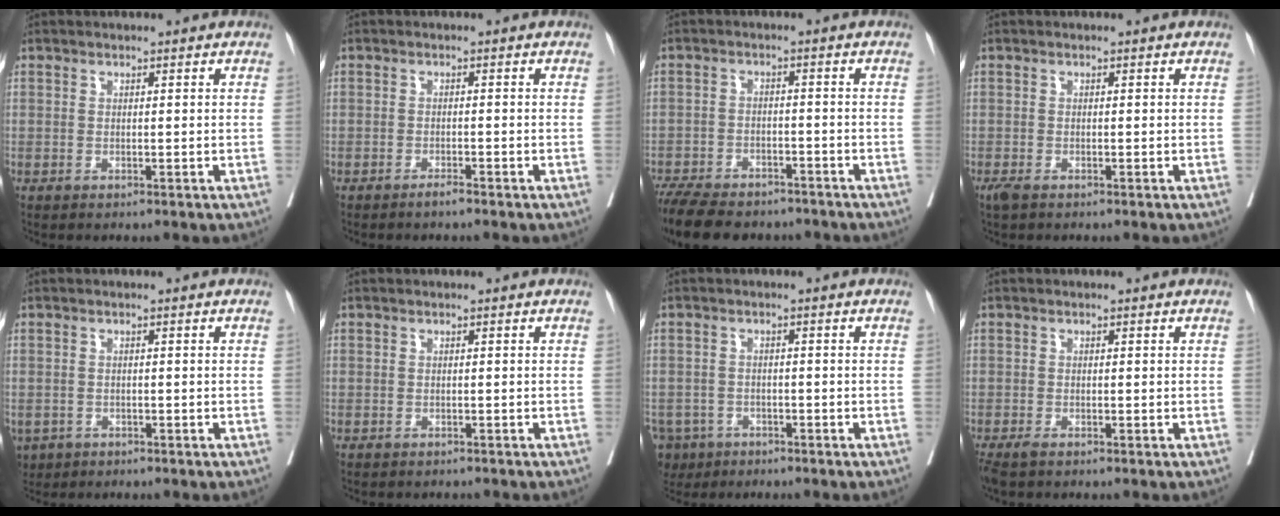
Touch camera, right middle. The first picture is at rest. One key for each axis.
{"total": 1.3, "fx": -1.1, "fy": 0.0, "fz": 0.6, "tx": -0.012, "ty": 0.000, "tz": -0.019}
{"total": 14.6, "fx": -12.3, "fy": 5.1, "fz": 6.1, "tx": -0.137, "ty": -0.009, "tz": -0.179}
{"total": 1.6, "fx": -1.1, "fy": 0.5, "fz": 1.0, "tx": -0.023, "ty": -0.006, "tz": -0.019}
{"total": 4.2, "fx": -2.5, "fy": 3.1, "fz": 1.2, "tx": -0.023, "ty": -0.001, "tz": -0.038}
{"total": 2.1, "fx": -1.9, "fy": 0.8, "fz": 0.2, "tx": -0.005, "ty": -0.001, "tz": -0.028}
{"total": 6.2, "fx": -4.2, "fy": 4.5, "fz": 1.0, "tx": -0.025, "ty": 0.001, "tz": -0.068}
{"total": 2.0, "fx": -1.5, "fy": 0.4, "fz": 1.1, "tx": -0.021, "ty": -0.008, "tz": -0.027}